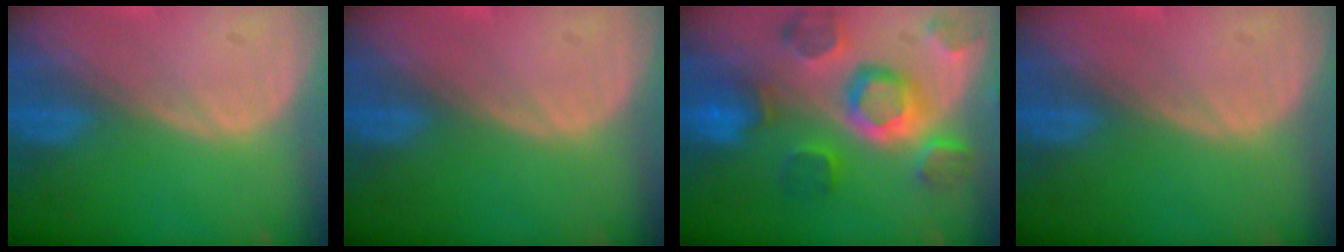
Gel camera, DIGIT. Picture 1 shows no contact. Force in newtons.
{"total": 0.5, "press": 0.0, "slide": 0.5}
{"total": 11.3, "press": 10.0, "slide": 5.3}
{"total": 0.5, "press": 0.0, "slide": 0.5}